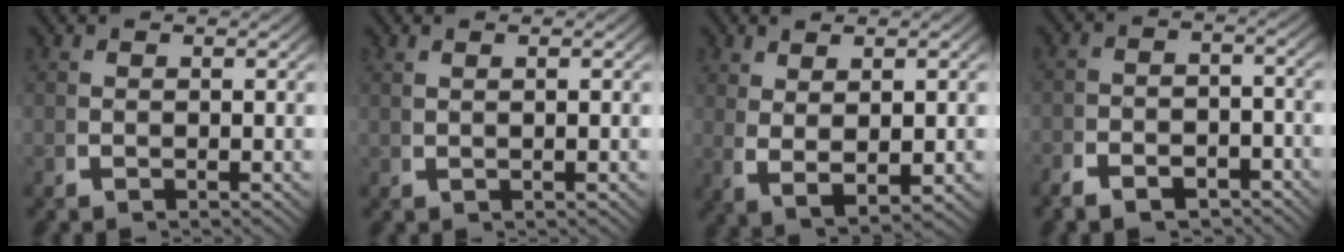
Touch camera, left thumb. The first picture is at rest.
{"total": 1.1, "force": [0.6, -0.4, 0.8], "torque": [-0.018, 0.003, 0.017]}
{"total": 4.6, "force": [0.5, 2.3, 4.0], "torque": [-0.090, -0.019, 0.031]}
{"total": 3.2, "force": [-2.7, 1.3, 1.1], "torque": [-0.007, -0.008, -0.050]}